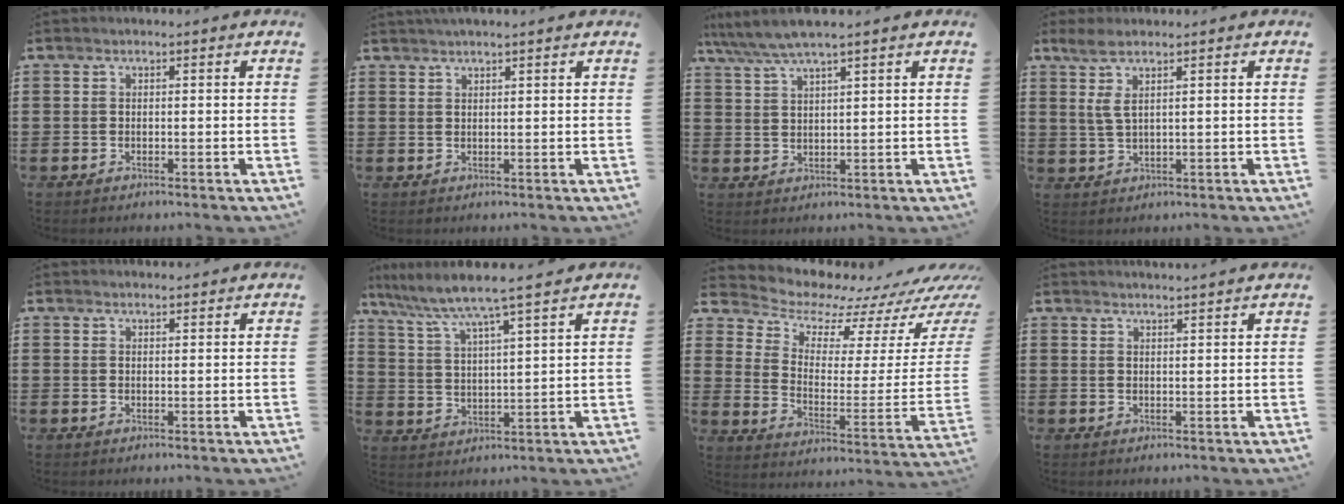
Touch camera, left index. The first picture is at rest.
{"total": 1.4, "force": [1.3, -0.1, 0.4], "torque": [-0.010, 0.001, 0.026]}
{"total": 4.7, "force": [3.8, 0.2, 2.8], "torque": [-0.064, -0.008, 0.069]}
{"total": 3.3, "force": [1.6, 0.6, 2.8], "torque": [-0.069, -0.002, 0.025]}
{"total": 1.4, "force": [1.4, 0.1, 0.1], "torque": [-0.005, 0.000, 0.027]}
{"total": 6.2, "force": [5.4, -0.7, 2.9], "torque": [-0.081, -0.040, 0.085]}
{"total": 7.0, "force": [6.5, 2.5, 0.8], "torque": [-0.037, -0.077, 0.109]}
{"total": 2.0, "force": [1.9, -0.4, 0.1], "torque": [-0.004, -0.004, 0.038]}